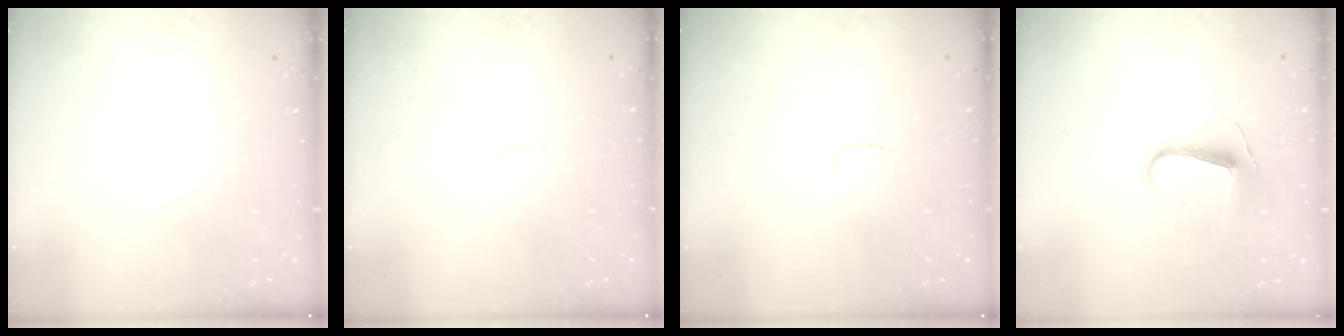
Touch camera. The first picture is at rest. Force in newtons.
{"total": 3.3, "press": 3.3, "slide": 0.3}
{"total": 3.4, "press": 3.3, "slide": 0.3}
{"total": 9.2, "press": 9.2, "slide": 0.5}